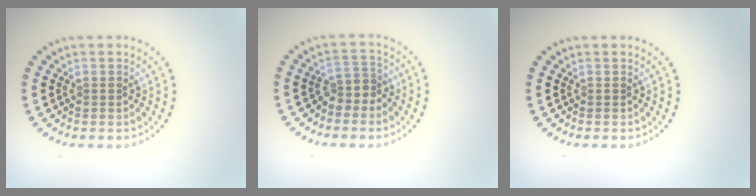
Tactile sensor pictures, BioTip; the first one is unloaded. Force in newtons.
{"total": 2.3, "press": 1.7, "slide": 1.5}
{"total": 0.0}